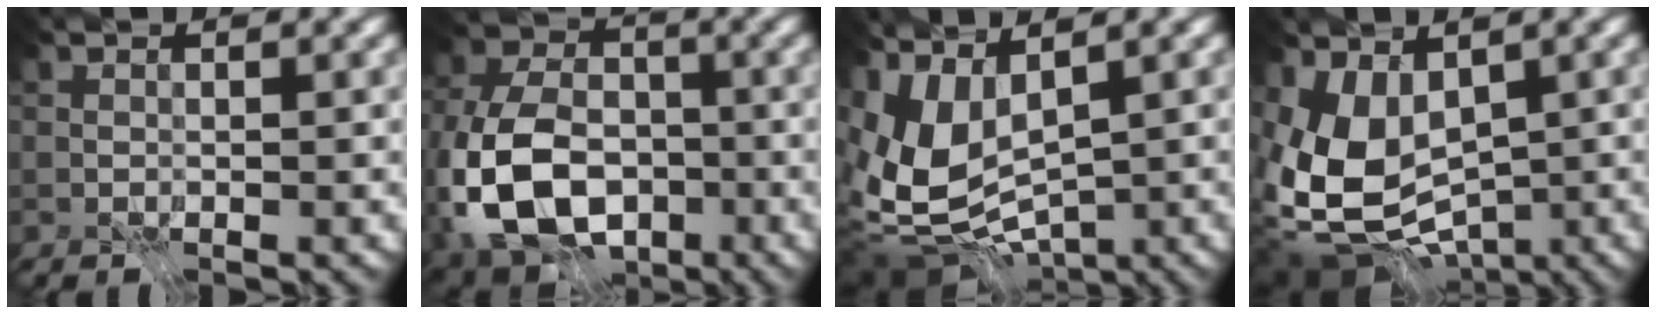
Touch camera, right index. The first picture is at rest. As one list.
[{"total": 13.2, "force": [-4.4, 9.1, 8.5], "torque": [-0.192, -0.023, -0.090]}, {"total": 11.2, "force": [-1.7, 6.6, 8.9], "torque": [-0.194, -0.019, -0.010]}, {"total": 11.5, "force": [-2.4, 7.7, 8.2], "torque": [-0.168, -0.032, -0.039]}]